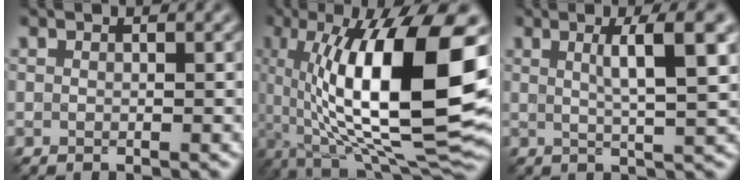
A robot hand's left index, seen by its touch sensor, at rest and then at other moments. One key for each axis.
{"total": 16.2, "fx": 1.8, "fy": 5.0, "fz": 15.3, "tx": -0.228, "ty": 0.003, "tz": 0.026}
{"total": 6.3, "fx": 1.8, "fy": 1.2, "fz": 5.9, "tx": -0.072, "ty": 0.008, "tz": 0.026}